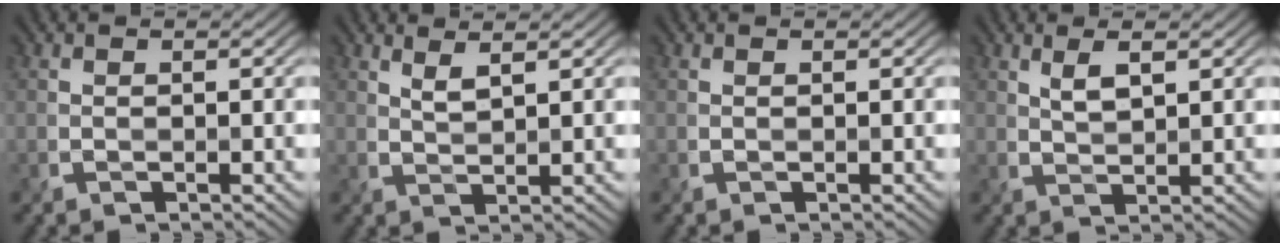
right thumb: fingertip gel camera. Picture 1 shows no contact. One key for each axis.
{"total": 2.0, "fx": 1.5, "fy": 0.2, "fz": 1.3, "tx": -0.030, "ty": -0.001, "tz": 0.035}
{"total": 0.0}
{"total": 2.6, "fx": 1.3, "fy": 0.7, "fz": 2.1, "tx": -0.046, "ty": -0.002, "tz": 0.028}